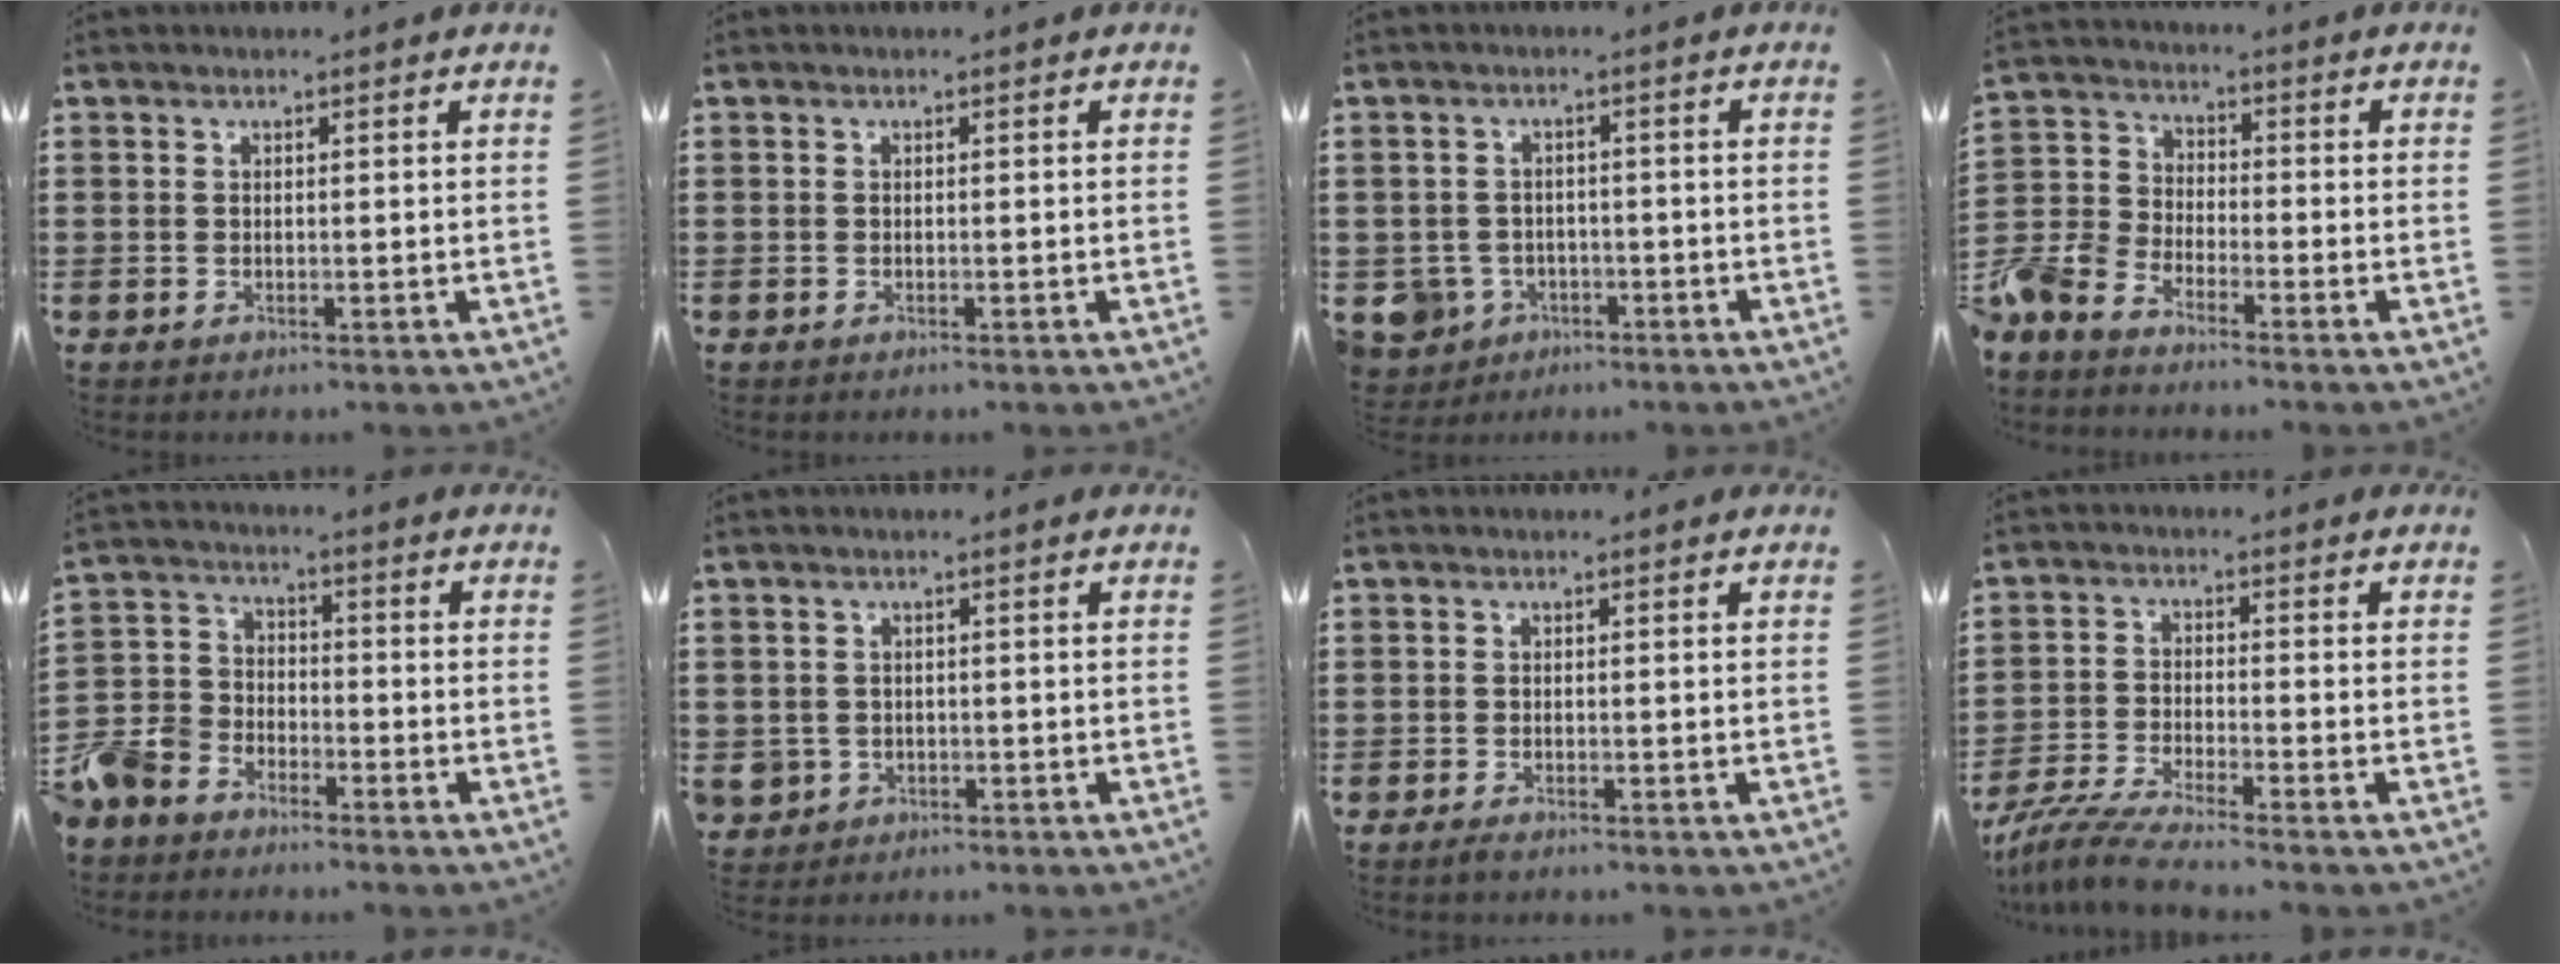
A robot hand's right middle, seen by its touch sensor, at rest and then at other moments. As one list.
[{"total": 0.0}, {"total": 3.9, "force": [-2.3, 2.9, 1.3], "torque": [-0.059, -0.005, -0.054]}, {"total": 6.5, "force": [-6.0, 2.1, 1.4], "torque": [-0.061, 0.003, -0.127]}, {"total": 6.6, "force": [-5.3, 3.9, 0.6], "torque": [-0.053, 0.006, -0.114]}, {"total": 1.7, "force": [-0.6, 1.6, 0.1], "torque": [-0.010, 0.001, -0.015]}, {"total": 0.7, "force": [-0.6, 0.2, 0.4], "torque": [-0.010, -0.004, -0.011]}, {"total": 5.2, "force": [-4.7, -0.1, 2.2], "torque": [-0.066, -0.021, -0.098]}]